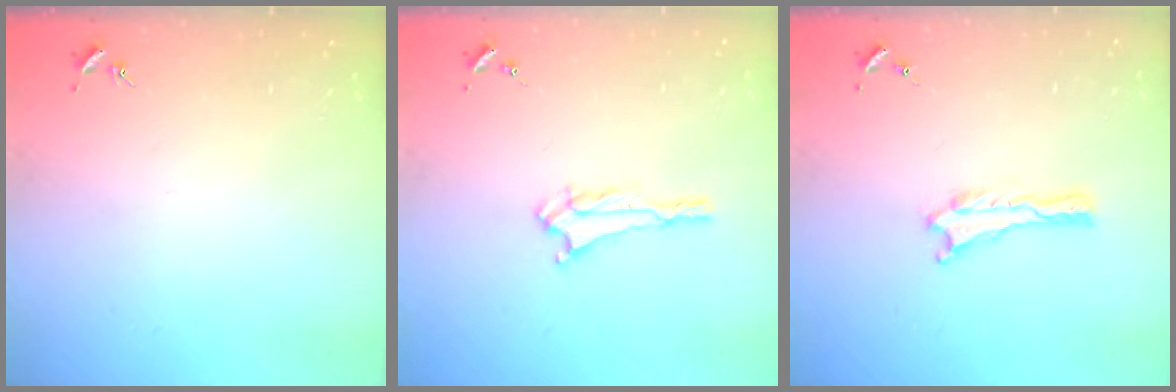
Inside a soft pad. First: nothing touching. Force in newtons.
{"total": 1.9, "press": 1.9, "slide": 0.4}
{"total": 0.0}